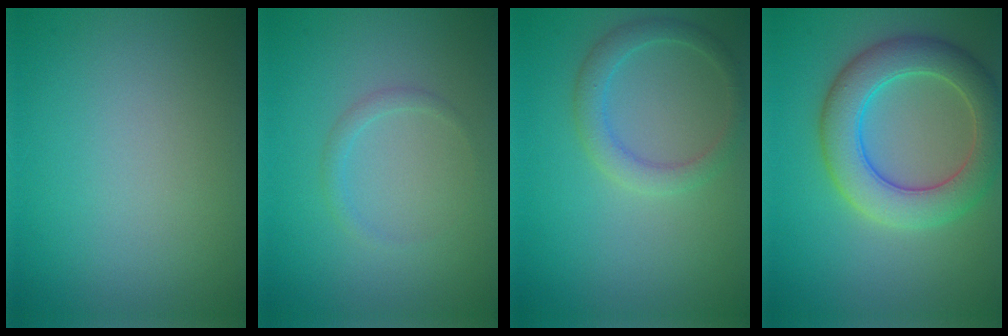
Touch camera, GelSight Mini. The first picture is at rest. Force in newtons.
{"total": 1.0, "press": 1.0, "slide": 0.0}
{"total": 2.5, "press": 2.5, "slide": 0.0}
{"total": 6.5, "press": 6.5, "slide": 0.6}